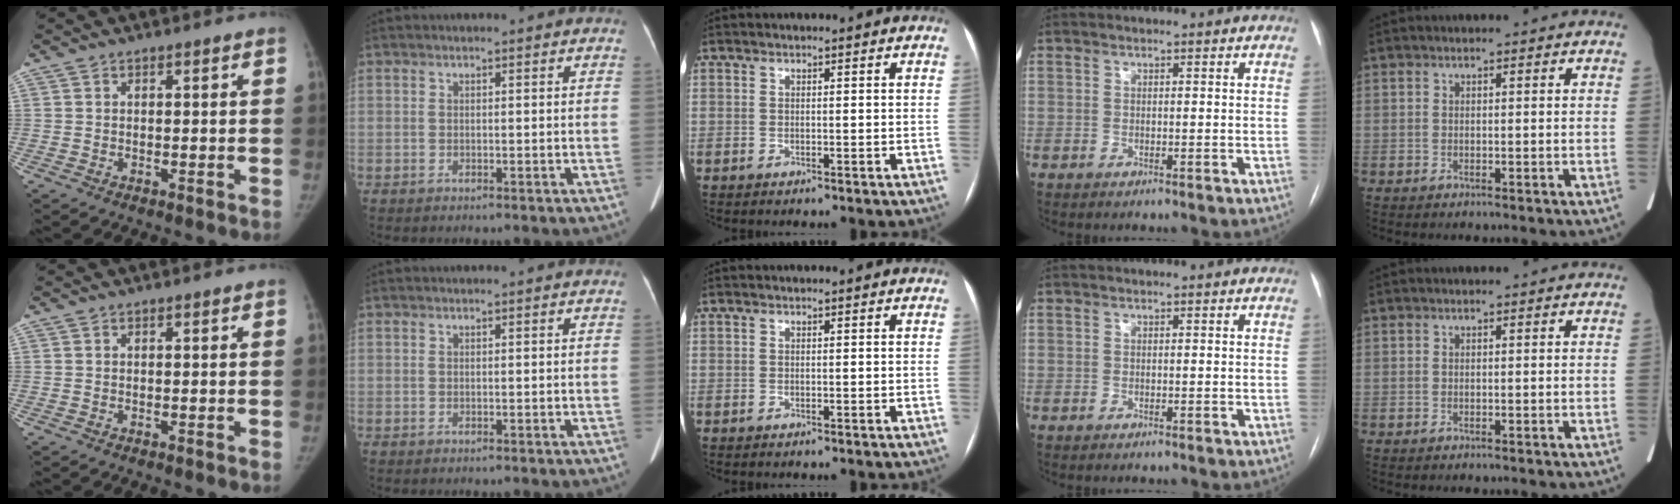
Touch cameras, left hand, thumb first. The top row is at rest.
{}